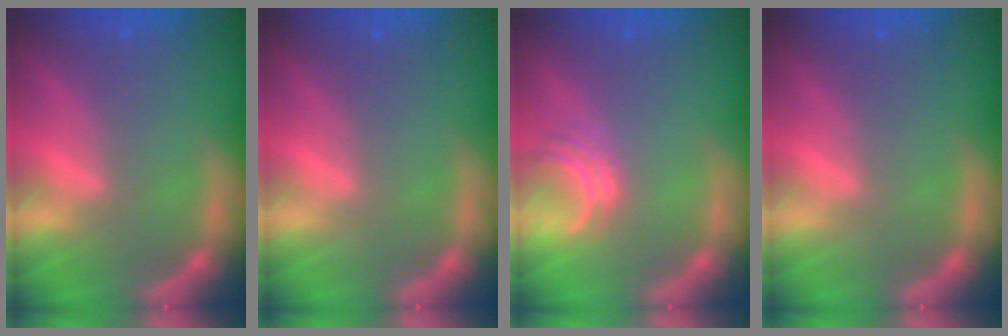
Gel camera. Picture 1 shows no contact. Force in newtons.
{"total": 0.0}
{"total": 2.5}
{"total": 0.0}